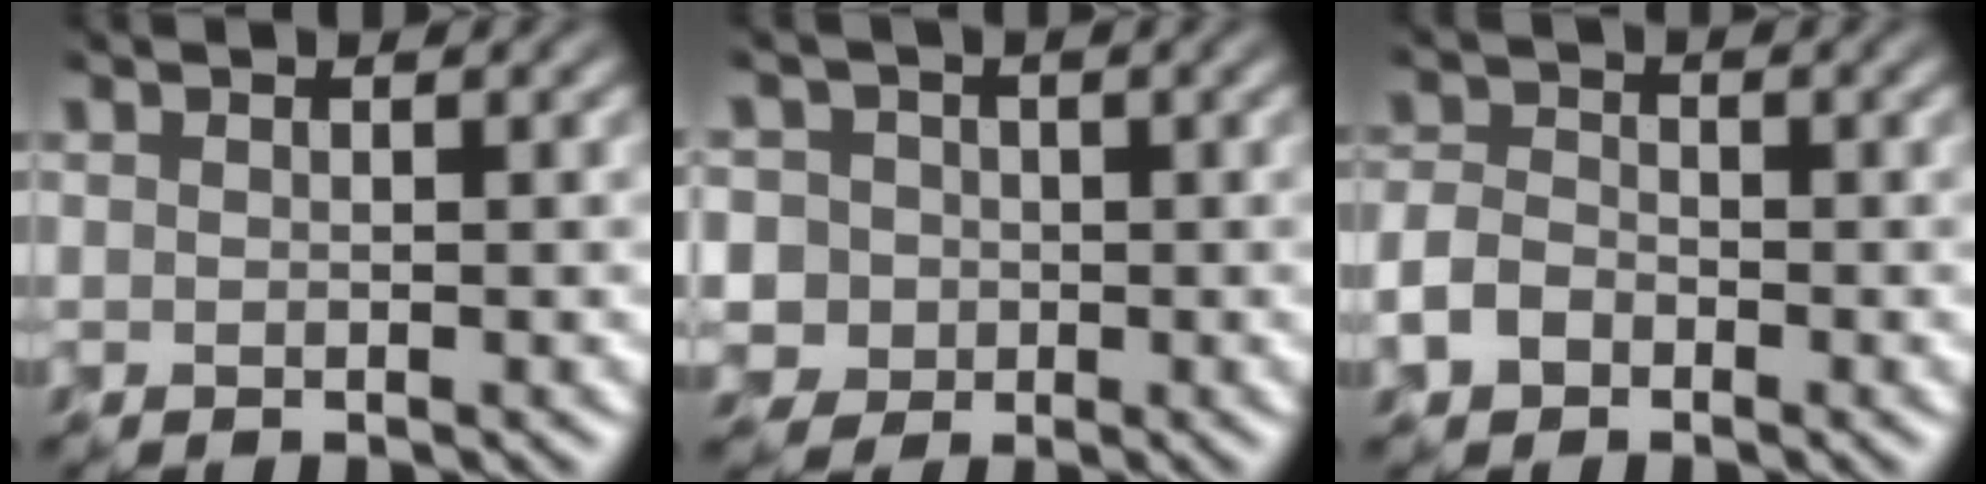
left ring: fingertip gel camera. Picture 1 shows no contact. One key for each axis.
{"total": 3.5, "fx": -0.4, "fy": 3.5, "fz": 0.4, "tx": -0.005, "ty": 0.024, "tz": -0.009}
{"total": 2.6, "fx": -2.2, "fy": 1.3, "fz": 0.4, "tx": -0.016, "ty": 0.001, "tz": -0.038}